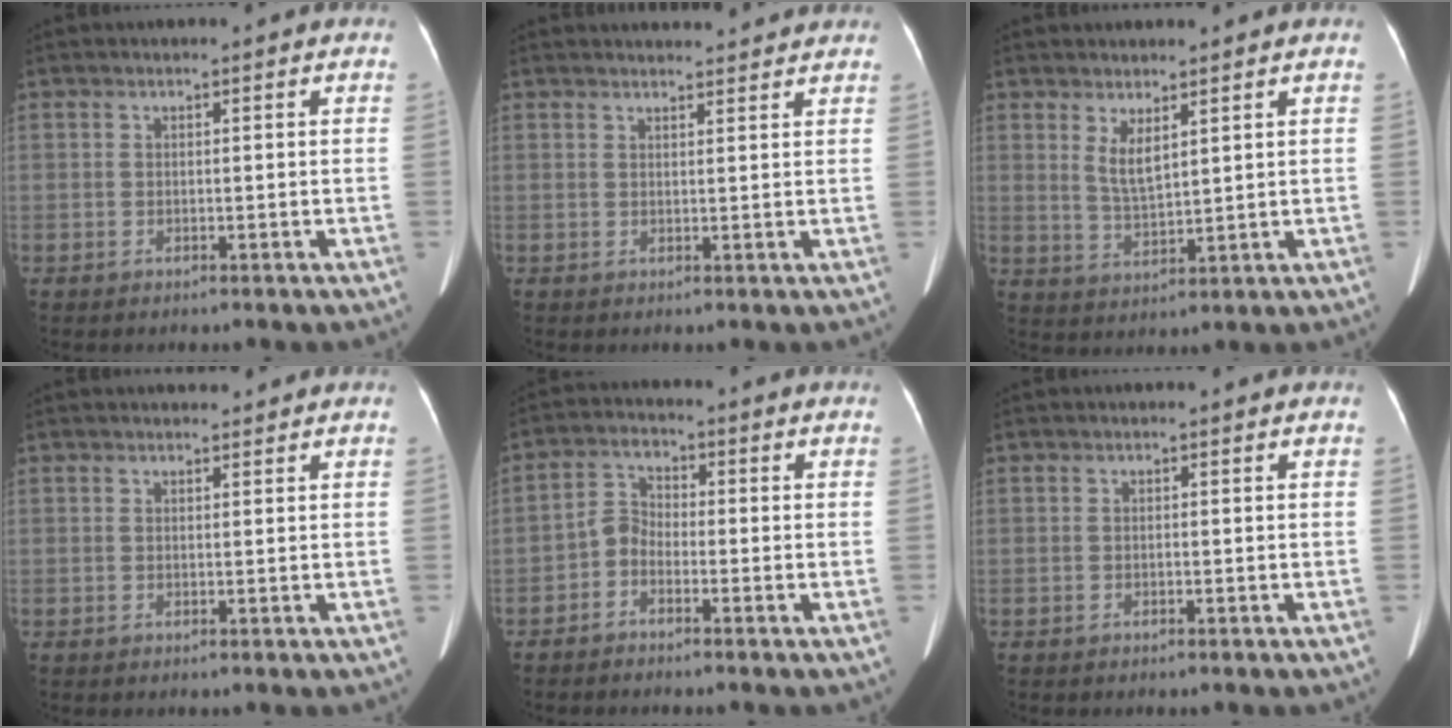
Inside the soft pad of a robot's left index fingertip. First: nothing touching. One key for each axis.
{"total": 6.8, "fx": 6.5, "fy": 0.9, "fz": 1.4, "tx": -0.013, "ty": 0.020, "tz": 0.069}
{"total": 3.8, "fx": 2.1, "fy": 1.0, "fz": 3.0, "tx": -0.062, "ty": -0.010, "tz": 0.049}
{"total": 1.6, "fx": 1.4, "fy": 0.5, "fz": 0.3, "tx": -0.006, "ty": 0.008, "tz": 0.022}
{"total": 3.0, "fx": -1.8, "fy": 1.9, "fz": 1.4, "tx": -0.026, "ty": 0.004, "tz": -0.042}
{"total": 0.0}